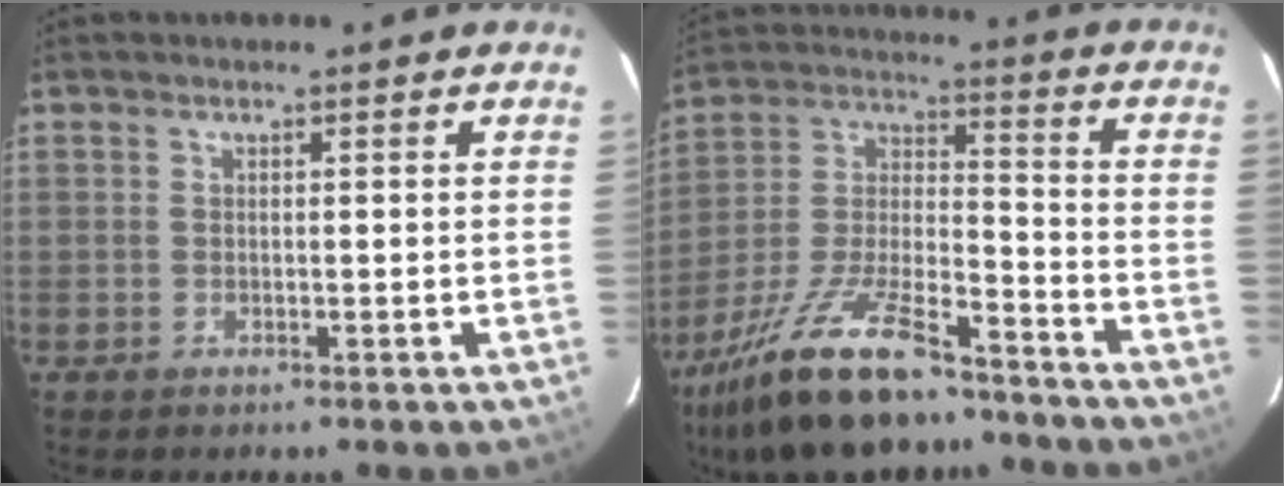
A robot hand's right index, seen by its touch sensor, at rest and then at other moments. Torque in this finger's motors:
{"motor_torque": [1.32, -0.81, 0.65, 0.18]}